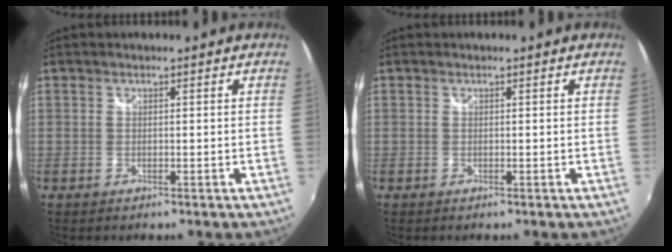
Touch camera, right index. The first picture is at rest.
{"total": 0.0}